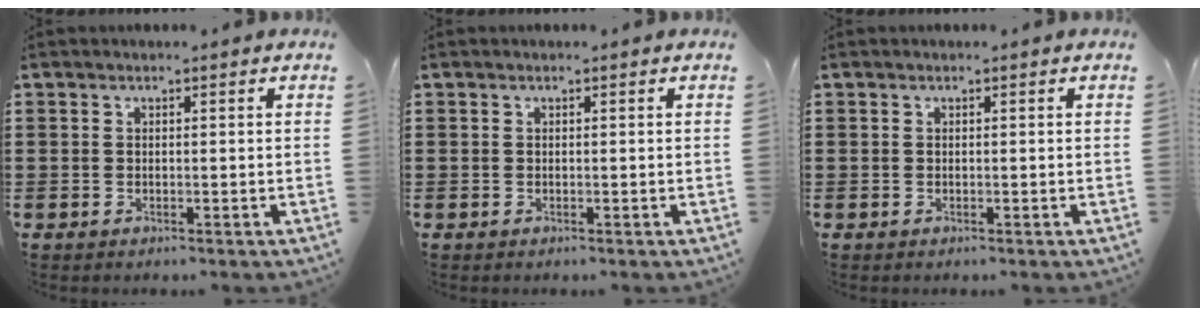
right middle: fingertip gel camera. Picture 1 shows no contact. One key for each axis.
{"total": 0.0}
{"total": 0.0}